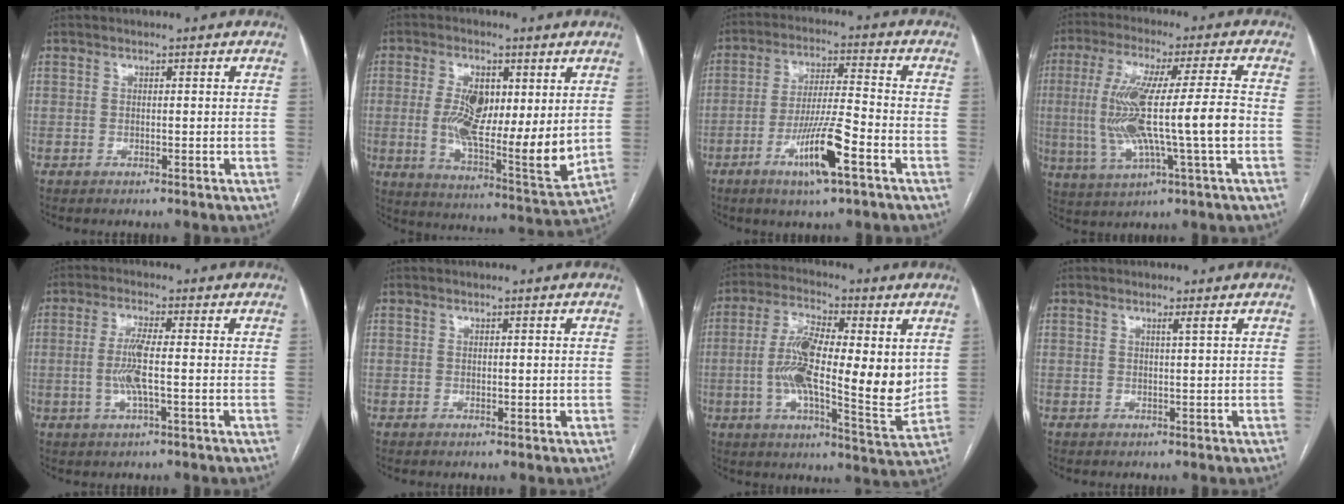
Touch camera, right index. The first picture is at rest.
{"total": 14.5, "force": [1.9, 4.7, 13.6], "torque": [-0.243, -0.014, 0.039]}
{"total": 10.7, "force": [-5.0, 0.6, 9.4], "torque": [-0.175, -0.011, -0.089]}
{"total": 15.7, "force": [-1.2, 0.6, 15.7], "torque": [-0.306, 0.005, -0.020]}
{"total": 5.3, "force": [-0.6, 0.3, 5.3], "torque": [-0.113, -0.005, -0.013]}
{"total": 0.8, "force": [0.1, 0.5, 0.7], "torque": [-0.009, -0.002, 0.004]}
{"total": 17.1, "force": [1.2, 4.5, 16.5], "torque": [-0.285, -0.002, 0.015]}
{"total": 0.9, "force": [0.4, -0.3, 0.7], "torque": [-0.021, -0.005, 0.012]}